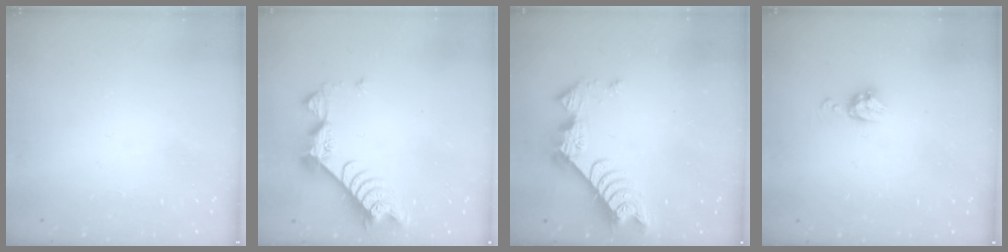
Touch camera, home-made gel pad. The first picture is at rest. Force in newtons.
{"total": 8.8, "press": 8.7, "slide": 0.9}
{"total": 9.5, "press": 9.5, "slide": 0.8}
{"total": 5.9, "press": 5.9, "slide": 0.5}